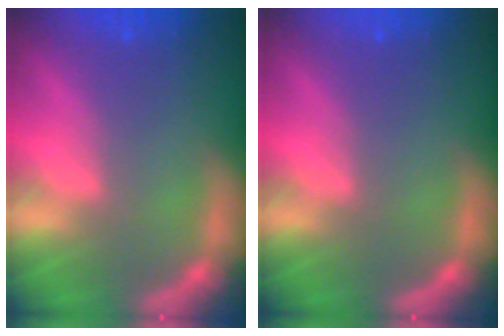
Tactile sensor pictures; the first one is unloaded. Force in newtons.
{"total": 0.0}